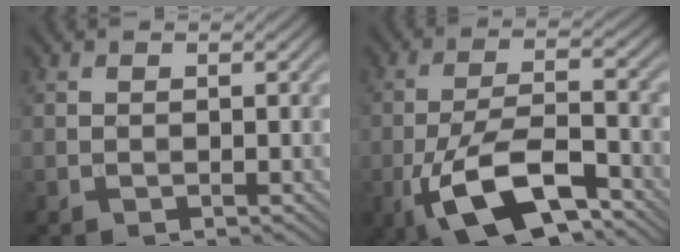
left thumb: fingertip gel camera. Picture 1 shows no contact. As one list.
[{"total": 13.0, "force": [-7.1, 4.8, 9.8], "torque": [-0.191, -0.008, -0.137]}]